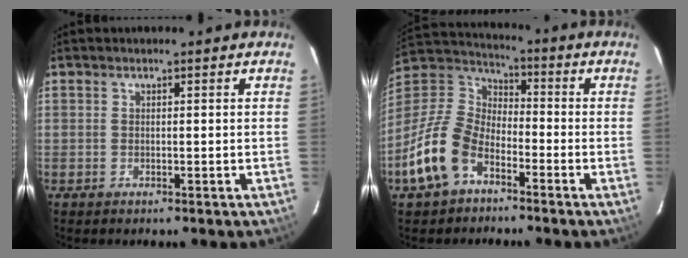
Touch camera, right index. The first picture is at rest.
{"total": 14.9, "force": [-7.6, 9.0, 9.1], "torque": [-0.207, 0.001, -0.148]}